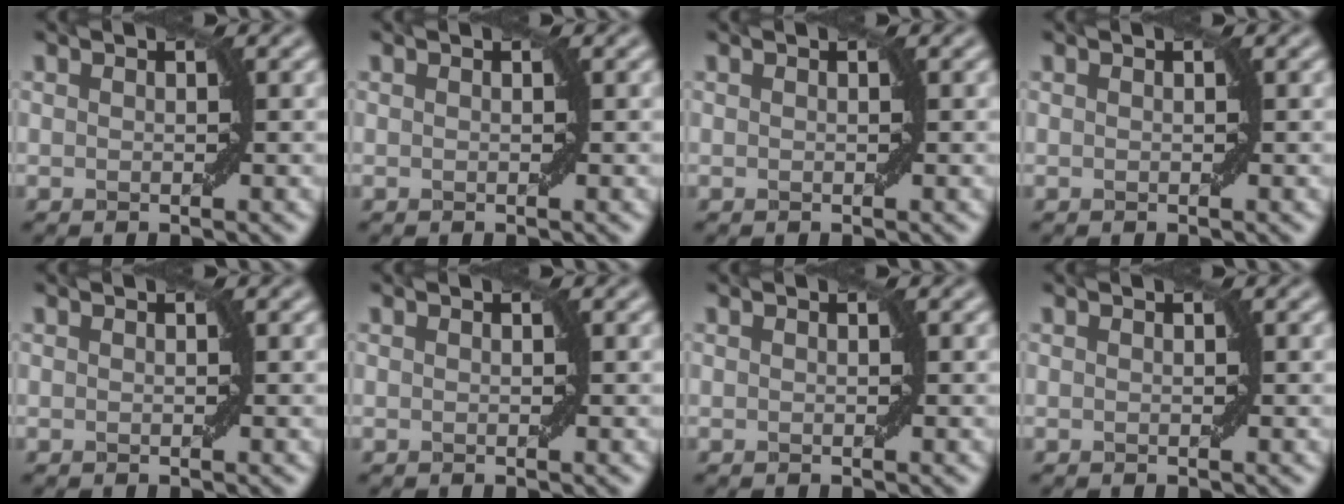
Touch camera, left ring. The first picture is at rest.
{"total": 0.0}
{"total": 0.0}
{"total": 0.0}
{"total": 0.0}
{"total": 0.0}
{"total": 0.0}
{"total": 0.0}